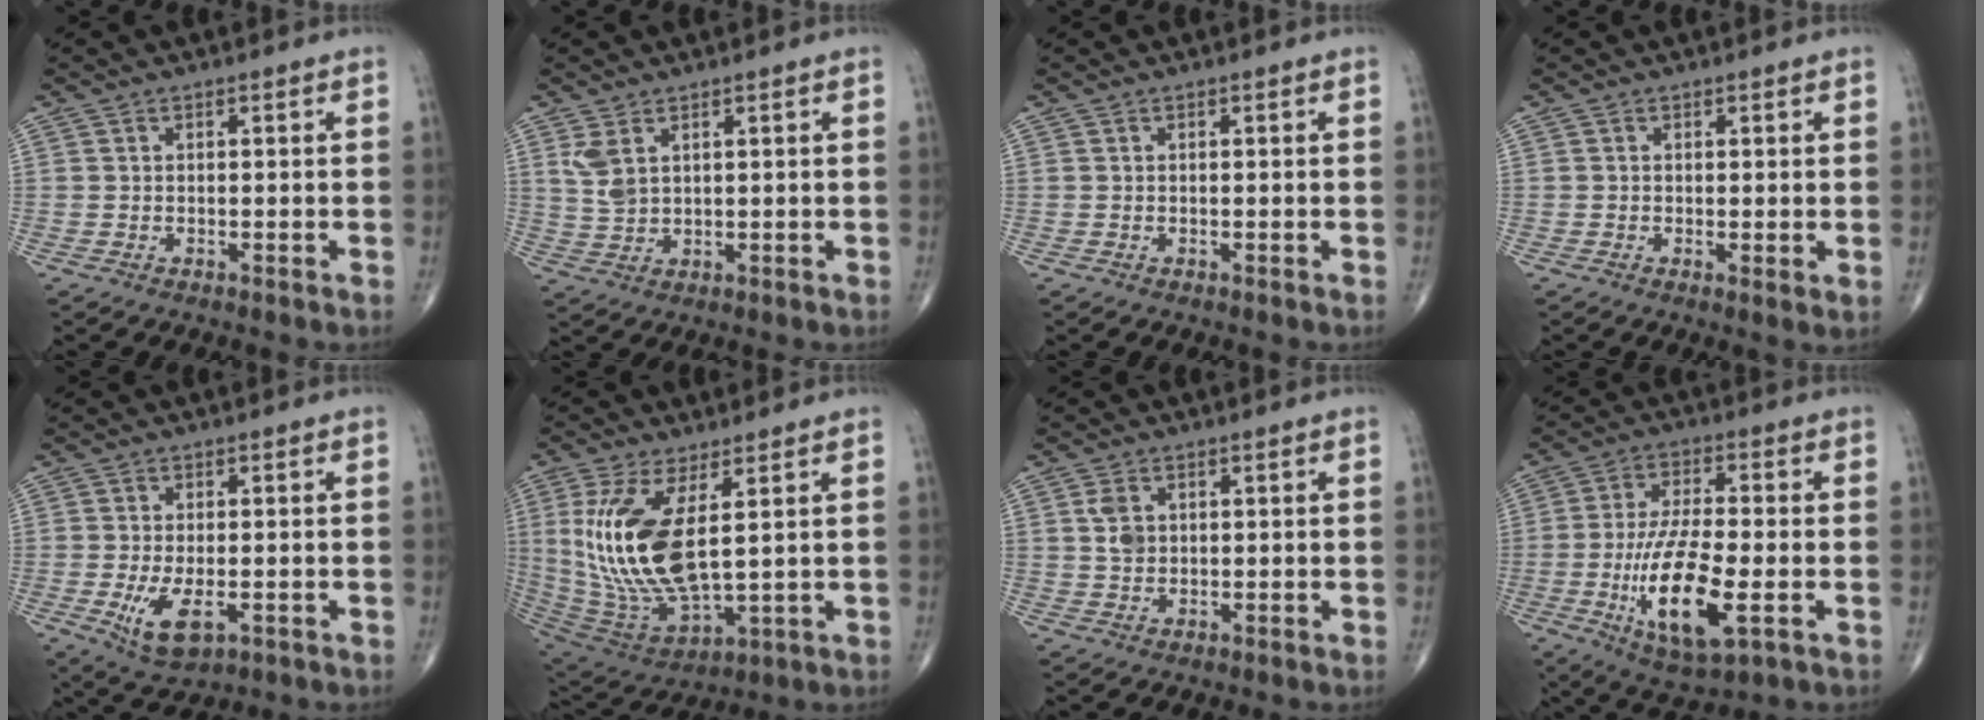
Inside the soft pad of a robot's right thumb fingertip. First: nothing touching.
{"total": 4.2, "force": [1.9, 2.3, 3.0], "torque": [-0.061, -0.004, 0.050]}
{"total": 0.0}
{"total": 1.6, "force": [0.2, 0.4, 1.5], "torque": [-0.026, -0.008, 0.001]}
{"total": 7.2, "force": [-2.0, 3.5, 6.0], "torque": [-0.110, -0.014, -0.026]}
{"total": 18.7, "force": [3.7, 7.6, 16.7], "torque": [-0.352, -0.030, 0.089]}
{"total": 3.3, "force": [0.8, 2.3, 2.2], "torque": [-0.035, -0.002, 0.018]}
{"total": 15.9, "force": [-4.2, 5.2, 14.4], "torque": [-0.275, -0.003, -0.067]}